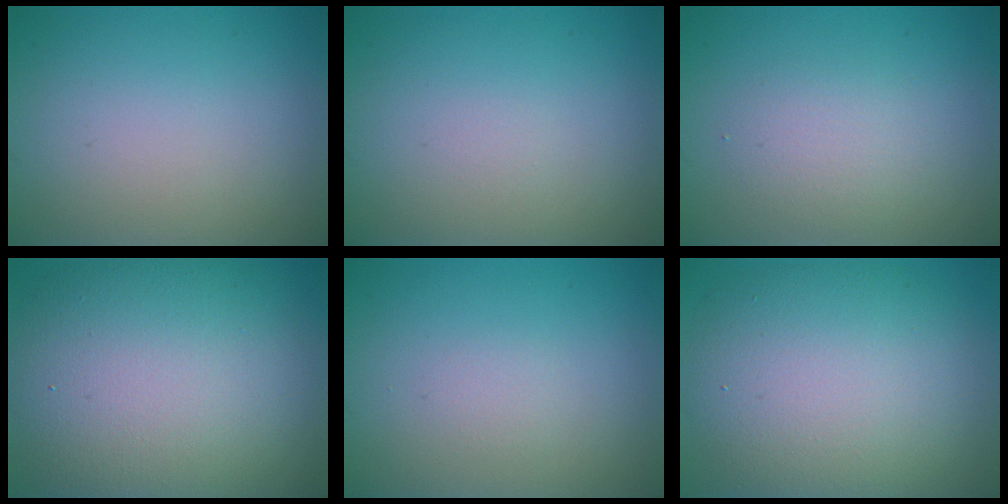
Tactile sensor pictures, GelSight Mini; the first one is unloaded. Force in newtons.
{"total": 0.0}
{"total": 2.1, "press": 2.0, "slide": 0.1}
{"total": 13.8, "press": 13.8, "slide": 0.8}
{"total": 0.6, "press": 0.6, "slide": 0.1}
{"total": 10.7, "press": 10.6, "slide": 0.8}